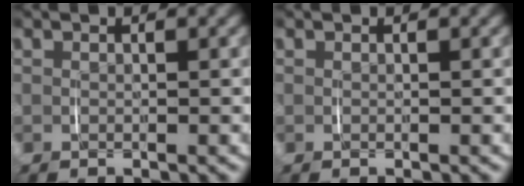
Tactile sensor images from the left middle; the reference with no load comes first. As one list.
[{"total": 0.0}]